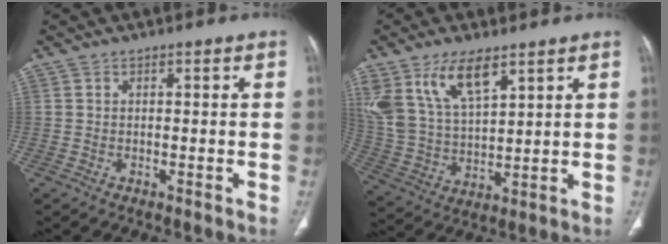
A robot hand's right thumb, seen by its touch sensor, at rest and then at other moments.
{"total": 14.0, "force": [8.2, 6.2, 9.5], "torque": [-0.178, -0.026, 0.171]}